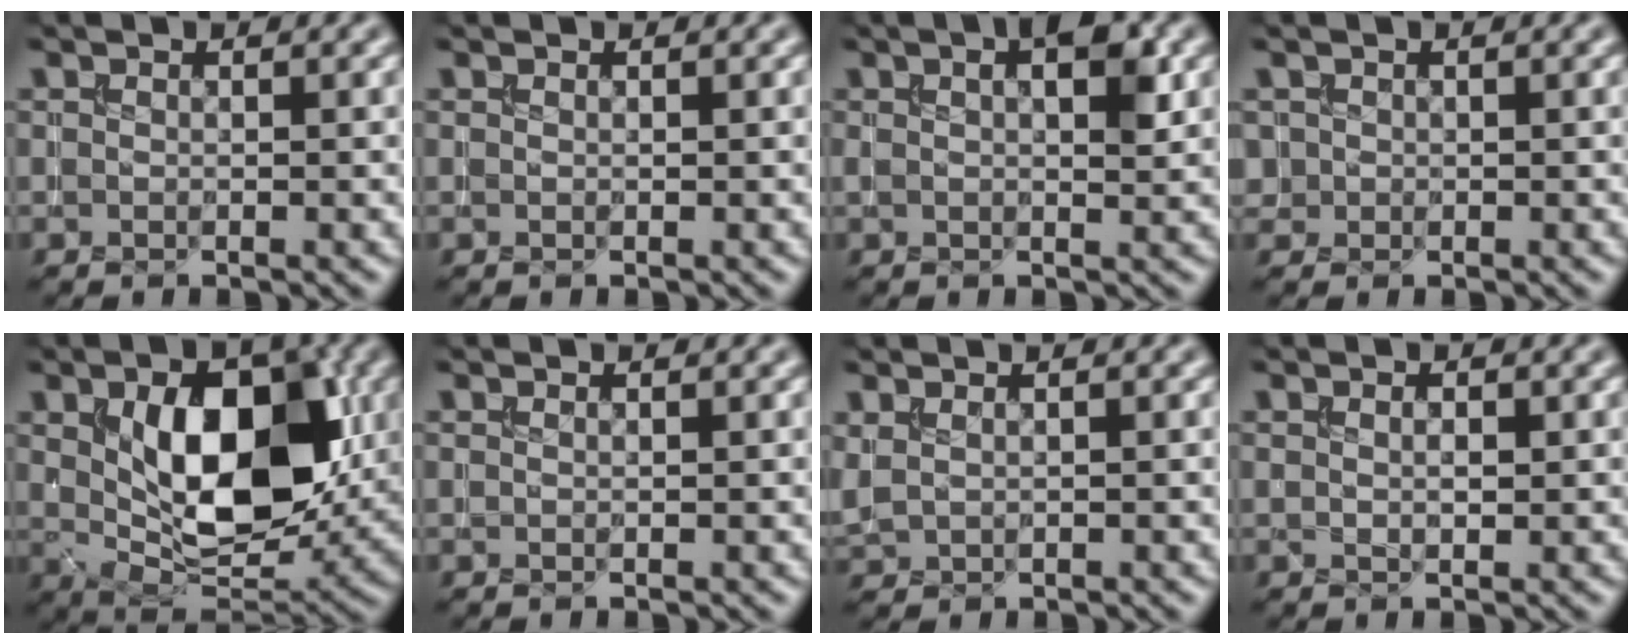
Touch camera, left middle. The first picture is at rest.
{"total": 0.0}
{"total": 4.0, "force": [1.5, 1.1, 3.5], "torque": [-0.047, 0.006, 0.020]}
{"total": 1.0, "force": [0.1, 1.0, 0.1], "torque": [0.007, -0.003, 0.000]}
{"total": 10.5, "force": [1.5, 5.9, 8.6], "torque": [-0.137, -0.008, 0.031]}
{"total": 0.0}
{"total": 1.2, "force": [0.6, 0.8, 0.7], "torque": [-0.023, 0.002, 0.019]}
{"total": 0.9, "force": [0.2, 0.4, 0.8], "torque": [-0.014, 0.000, 0.004]}